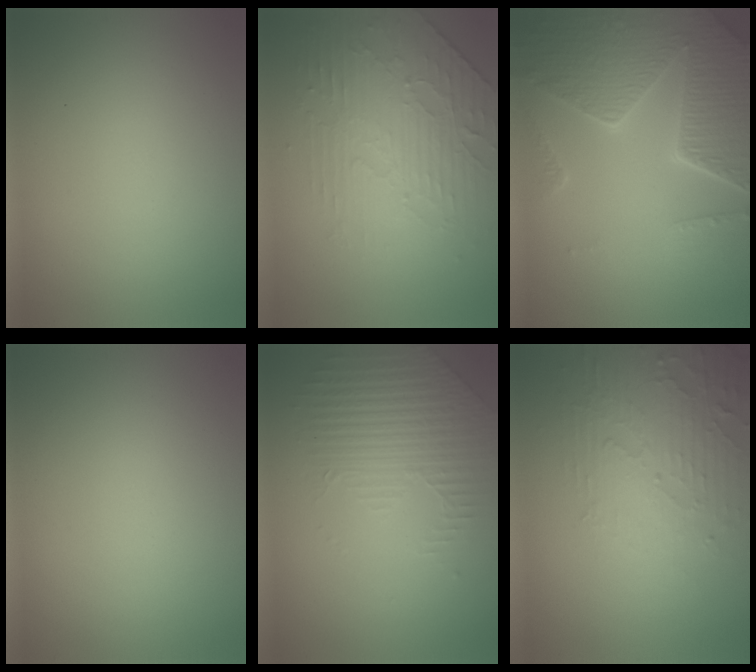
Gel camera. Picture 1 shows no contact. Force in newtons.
{"total": 4.1, "press": 3.5, "slide": 2.1}
{"total": 8.4, "press": 6.0, "slide": 5.9}
{"total": 0.0}
{"total": 2.1, "press": 1.8, "slide": 1.0}
{"total": 5.0, "press": 3.3, "slide": 3.8}